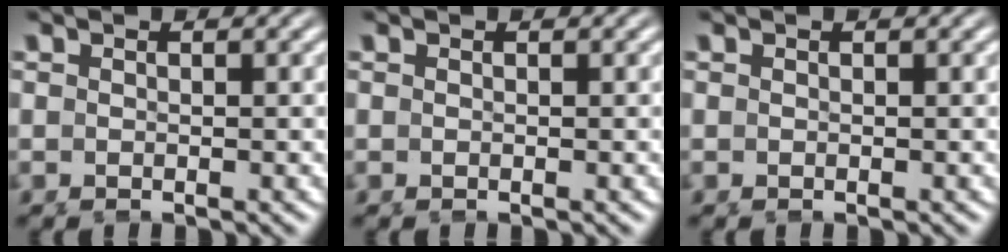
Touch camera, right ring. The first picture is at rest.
{"total": 0.0}
{"total": 0.0}